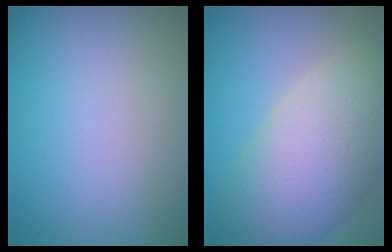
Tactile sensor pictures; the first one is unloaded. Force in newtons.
{"total": 9.2, "press": 9.2, "slide": 0.8}